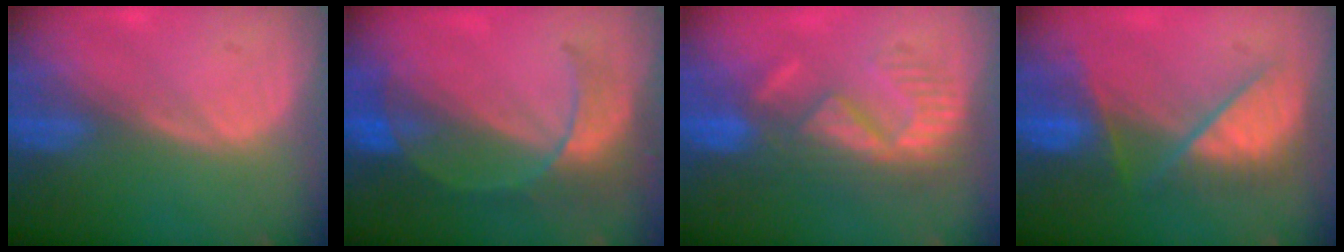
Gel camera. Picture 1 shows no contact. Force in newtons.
{"total": 7.9, "press": 6.9, "slide": 3.9}
{"total": 8.9, "press": 8.1, "slide": 3.6}
{"total": 7.8, "press": 7.8, "slide": 0.3}